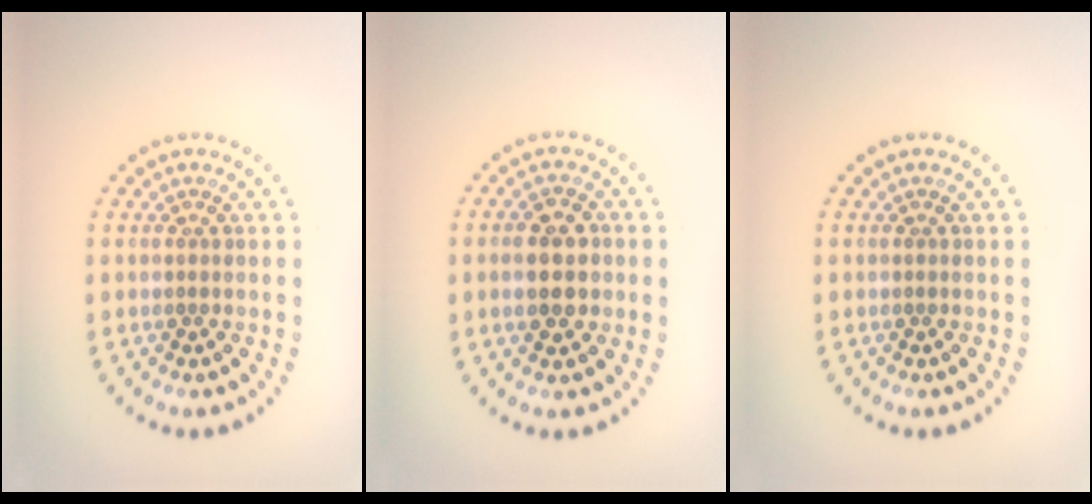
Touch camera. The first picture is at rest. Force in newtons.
{"total": 4.6, "press": 4.6, "slide": 0.1}
{"total": 0.0}